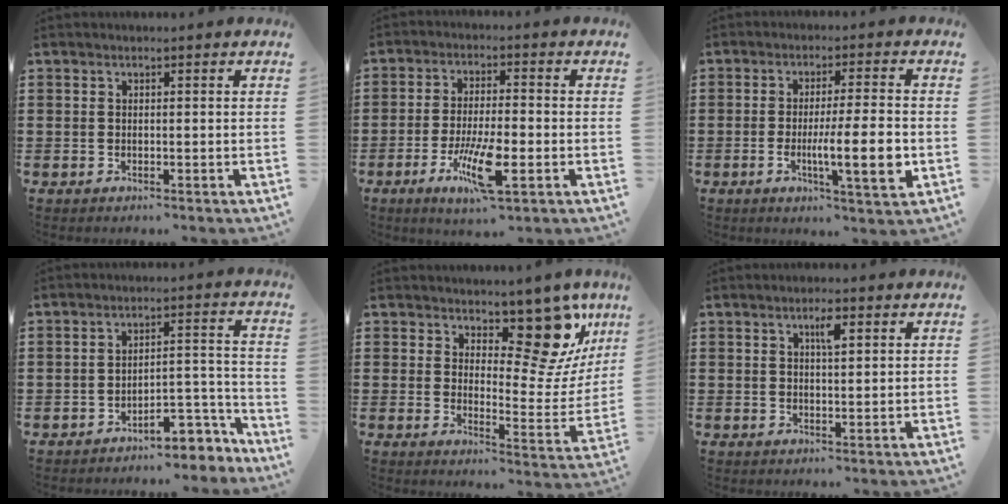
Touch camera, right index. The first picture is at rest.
{"total": 9.2, "force": [-3.6, 2.3, 8.2], "torque": [-0.161, -0.010, -0.063]}
{"total": 9.7, "force": [-1.9, 1.1, 9.4], "torque": [-0.154, -0.015, -0.033]}
{"total": 5.6, "force": [-4.9, 1.7, 1.9], "torque": [-0.030, 0.010, -0.097]}
{"total": 13.7, "force": [9.0, 5.6, 8.8], "torque": [-0.128, -0.049, 0.154]}
{"total": 2.9, "force": [1.2, 0.7, 2.5], "torque": [-0.044, 0.004, 0.016]}